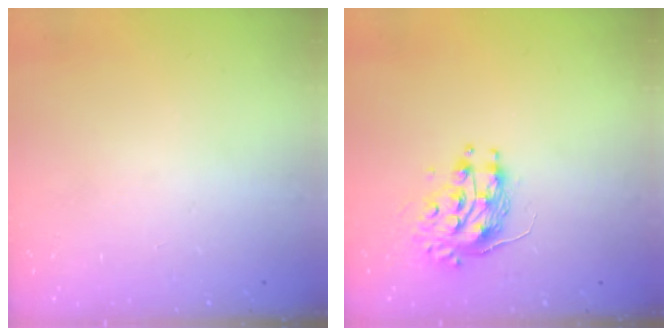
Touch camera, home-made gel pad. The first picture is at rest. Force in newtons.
{"total": 9.0, "press": 9.0, "slide": 0.4}